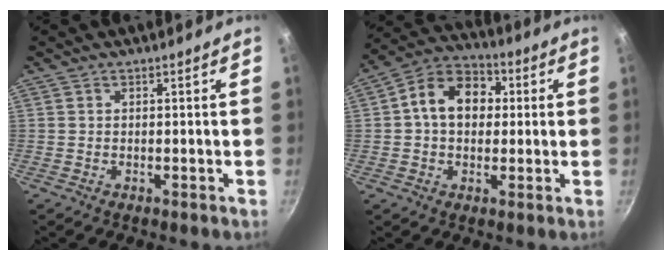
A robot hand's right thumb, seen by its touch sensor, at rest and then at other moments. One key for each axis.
{"total": 12.2, "fx": 1.5, "fy": 9.1, "fz": 8.0, "tx": -0.092, "ty": 0.026, "tz": 0.003}